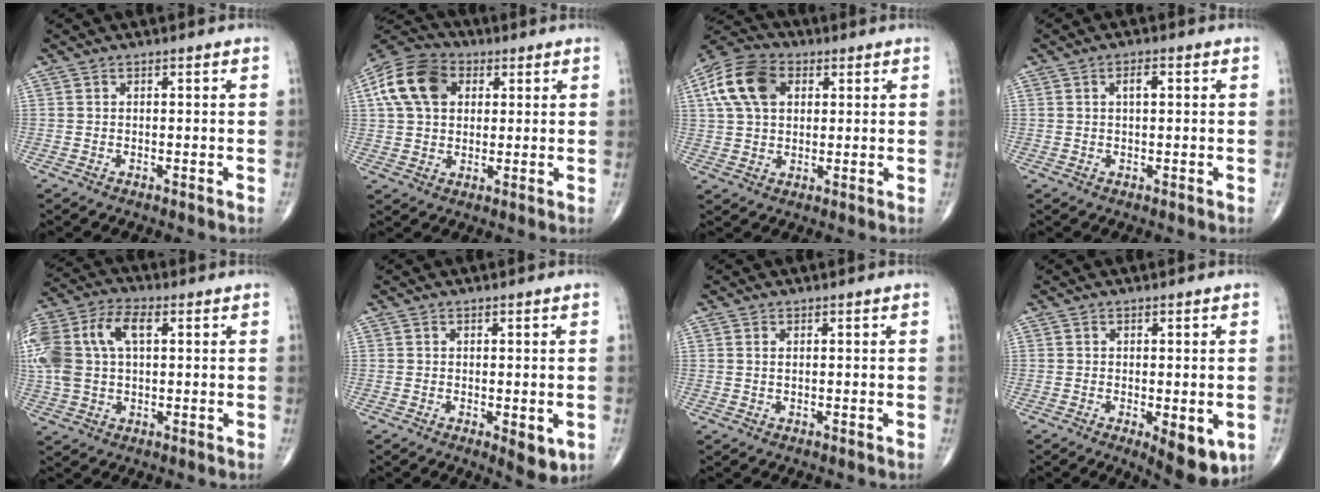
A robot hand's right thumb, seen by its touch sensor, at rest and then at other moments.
{"total": 13.0, "force": [3.7, 9.3, 8.3], "torque": [-0.144, 0.013, 0.055]}
{"total": 12.3, "force": [3.6, 8.3, 8.3], "torque": [-0.150, 0.014, 0.058]}
{"total": 2.3, "force": [0.6, 0.9, 2.0], "torque": [-0.032, 0.001, 0.009]}
{"total": 17.8, "force": [3.9, 10.5, 13.8], "torque": [-0.335, 0.032, 0.070]}
{"total": 4.1, "force": [-0.9, 1.7, 3.6], "torque": [-0.039, -0.010, -0.007]}
{"total": 0.5, "force": [0.2, 0.1, 0.4], "torque": [-0.012, 0.002, 0.006]}
{"total": 7.6, "force": [-2.3, 3.0, 6.6], "torque": [-0.077, -0.016, -0.025]}